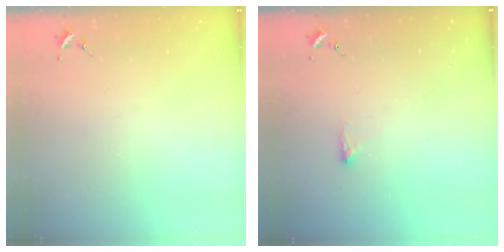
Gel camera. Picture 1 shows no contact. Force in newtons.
{"total": 2.3, "press": 2.2, "slide": 0.8}